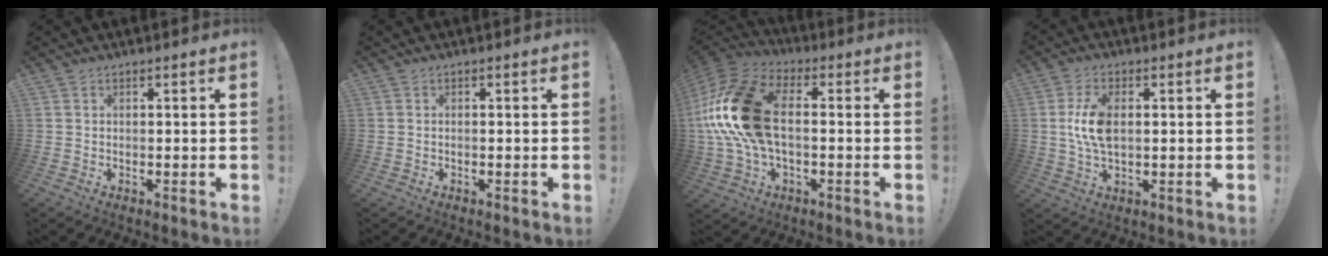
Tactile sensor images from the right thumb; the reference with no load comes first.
{"total": 0.0}
{"total": 21.8, "force": [0.6, 12.7, 17.7], "torque": [-0.335, 0.025, 0.024]}
{"total": 8.8, "force": [0.6, 4.7, 7.4], "torque": [-0.133, -0.003, 0.009]}